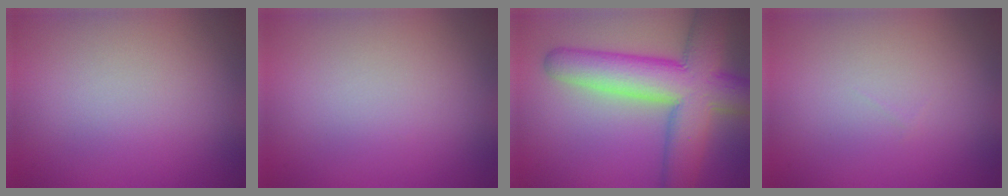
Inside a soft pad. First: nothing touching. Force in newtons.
{"total": 0.0}
{"total": 10.6, "press": 10.6, "slide": 0.5}
{"total": 0.0}